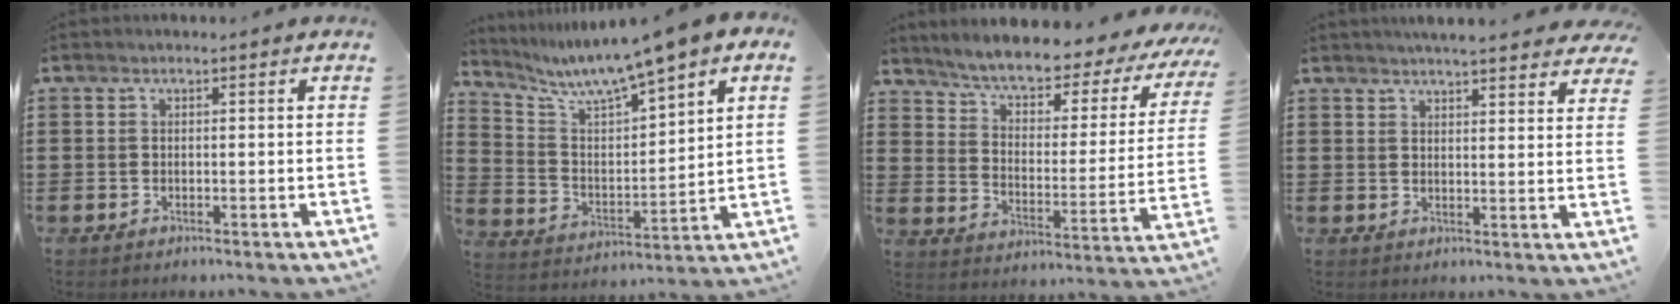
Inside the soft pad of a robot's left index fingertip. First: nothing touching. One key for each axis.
{"total": 7.4, "fx": 6.2, "fy": 0.5, "fz": 4.0, "tx": -0.102, "ty": -0.035, "tz": 0.099}
{"total": 5.2, "fx": 4.7, "fy": 0.8, "fz": 2.2, "tx": -0.068, "ty": -0.039, "tz": 0.070}
{"total": 4.1, "fx": 4.0, "fy": -0.1, "fz": 0.9, "tx": -0.030, "ty": -0.010, "tz": 0.075}